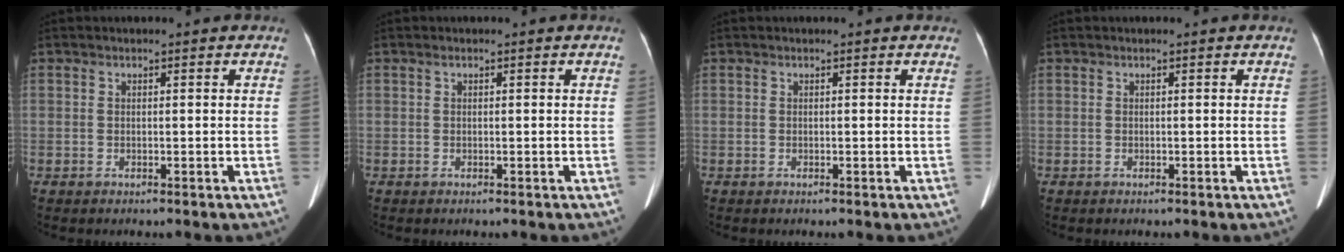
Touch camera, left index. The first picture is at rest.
{"total": 0.0}
{"total": 0.0}
{"total": 0.0}